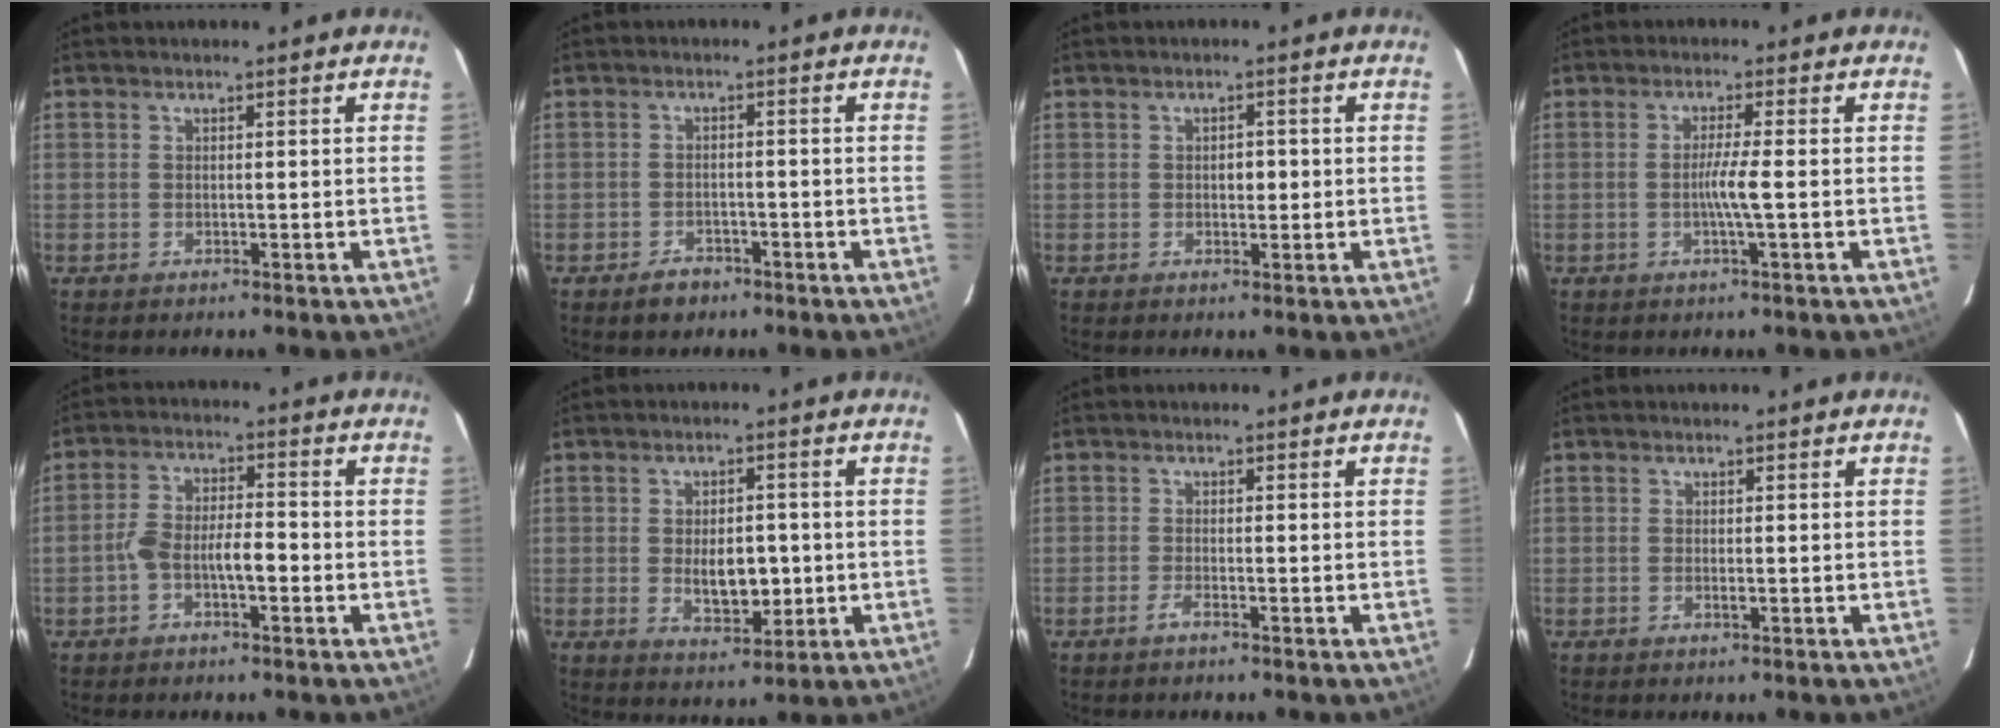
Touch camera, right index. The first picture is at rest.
{"total": 2.9, "force": [-2.1, 1.9, 0.9], "torque": [-0.014, 0.005, -0.027]}
{"total": 1.9, "force": [-0.1, 1.0, 1.7], "torque": [-0.025, 0.003, -0.001]}
{"total": 3.4, "force": [-0.6, -0.7, 3.3], "torque": [-0.062, -0.003, -0.011]}
{"total": 6.3, "force": [-2.0, 2.2, 5.6], "torque": [-0.110, 0.024, -0.037]}
{"total": 6.6, "force": [-0.5, 3.3, 5.6], "torque": [-0.089, -0.004, 0.002]}
{"total": 1.1, "force": [-0.9, -0.1, 0.7], "torque": [-0.016, 0.000, -0.018]}
{"total": 0.7, "force": [-0.1, 0.1, 0.7], "torque": [-0.014, -0.002, -0.002]}